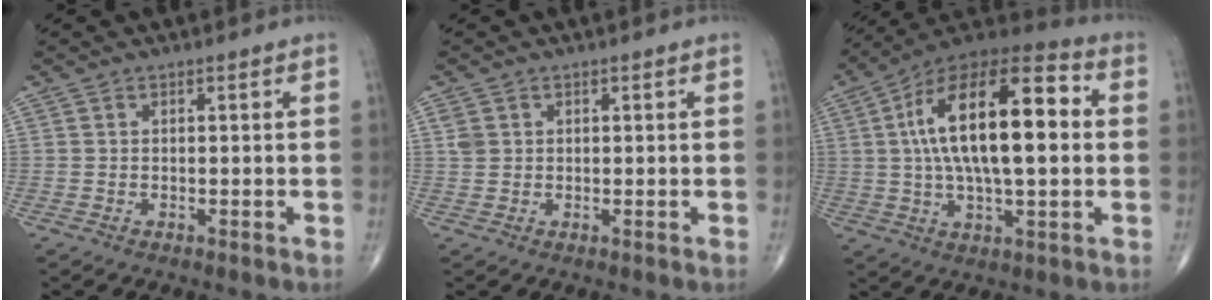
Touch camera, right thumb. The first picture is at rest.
{"total": 2.1, "force": [0.6, 1.7, 0.9], "torque": [-0.014, 0.001, 0.015]}
{"total": 23.3, "force": [3.0, 9.6, 21.0], "torque": [-0.354, 0.024, 0.038]}